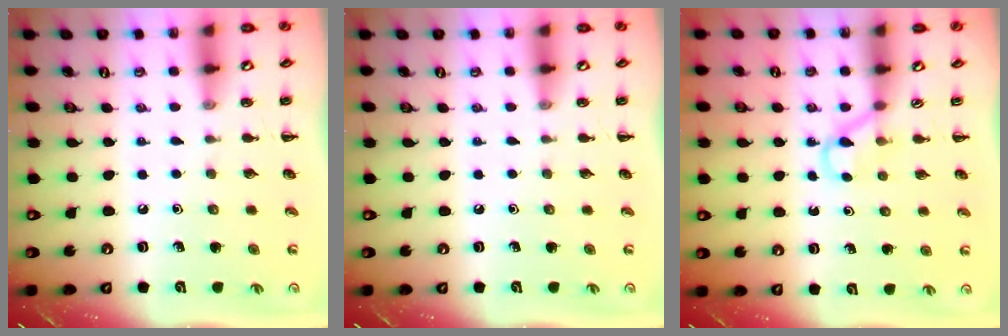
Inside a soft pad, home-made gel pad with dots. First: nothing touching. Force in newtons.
{"total": 0.0}
{"total": 2.6, "press": 2.4, "slide": 0.9}